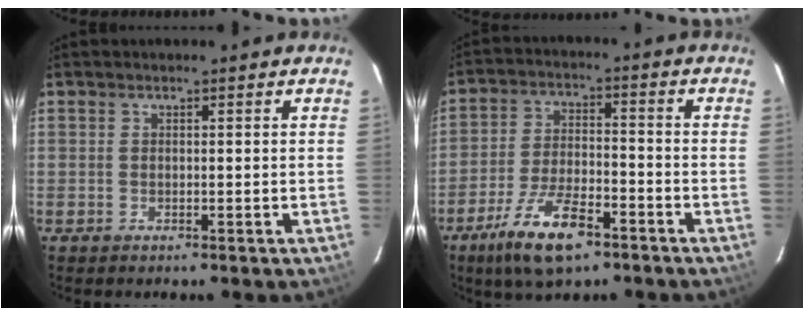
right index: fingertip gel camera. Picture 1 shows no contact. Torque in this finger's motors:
{"motor_torque": [1.14, -0.99, 0.73, 0.15]}